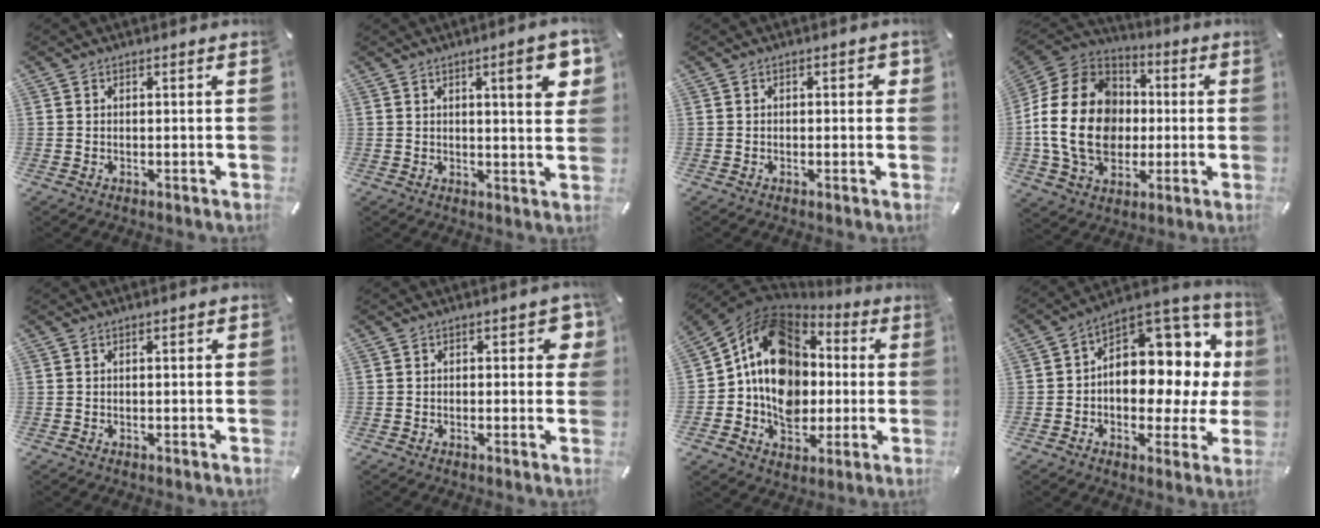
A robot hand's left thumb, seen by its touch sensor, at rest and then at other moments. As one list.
[{"total": 9.7, "force": [3.4, 2.2, 8.8], "torque": [-0.119, -0.010, 0.048]}, {"total": 1.6, "force": [-0.2, 1.1, 1.2], "torque": [-0.014, 0.004, -0.008]}, {"total": 21.7, "force": [-2.0, 17.2, 13.1], "torque": [-0.278, 0.023, -0.036]}, {"total": 1.0, "force": [-0.1, 0.4, 0.9], "torque": [-0.016, 0.001, -0.003]}, {"total": 4.4, "force": [0.7, 2.2, 3.7], "torque": [-0.041, 0.000, 0.004]}, {"total": 16.4, "force": [0.0, 13.8, 8.8], "torque": [-0.149, 0.003, 0.007]}, {"total": 11.7, "force": [3.0, 8.6, 7.3], "torque": [-0.079, -0.058, 0.053]}]